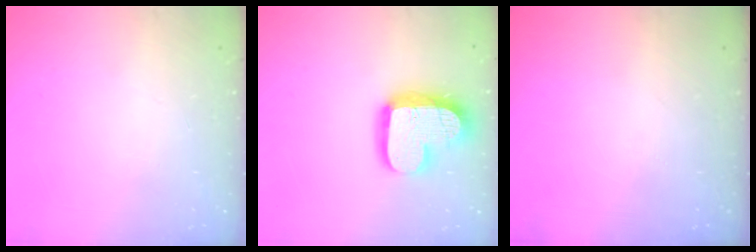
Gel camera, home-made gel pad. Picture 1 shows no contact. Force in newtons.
{"total": 17.0, "press": 16.9, "slide": 1.4}
{"total": 0.0}